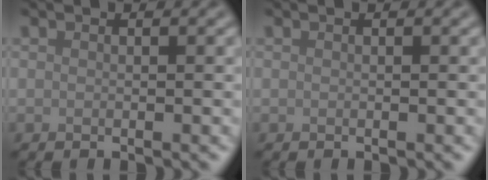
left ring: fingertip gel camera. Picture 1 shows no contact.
{"total": 0.0}